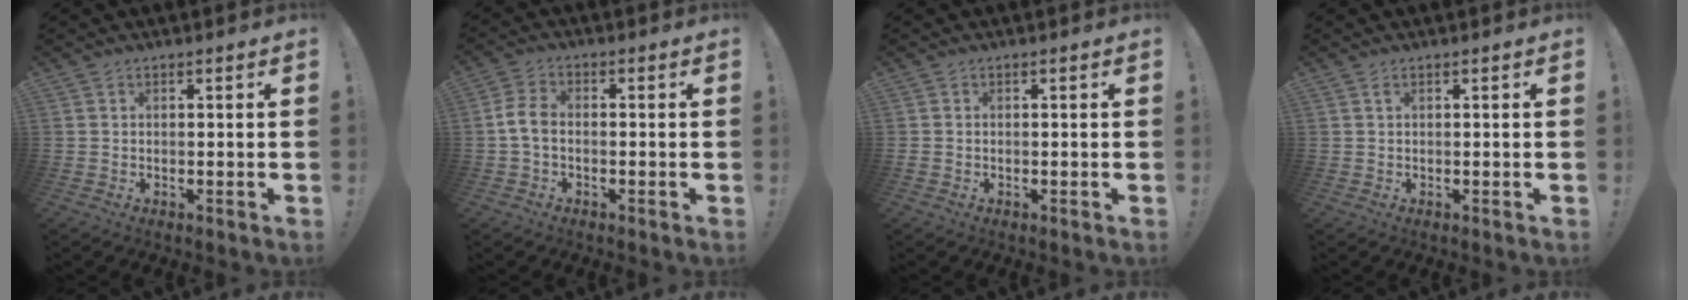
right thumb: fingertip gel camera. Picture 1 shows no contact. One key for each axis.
{"total": 5.3, "fx": -1.0, "fy": 3.3, "fz": 4.0, "tx": -0.088, "ty": 0.008, "tz": -0.017}
{"total": 0.0}
{"total": 0.9, "fx": 0.3, "fy": 0.2, "fz": 0.8, "tx": -0.016, "ty": 0.001, "tz": 0.005}